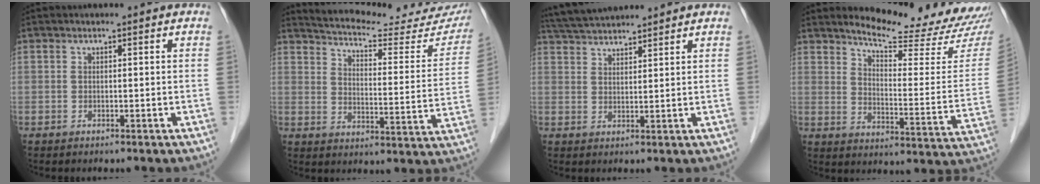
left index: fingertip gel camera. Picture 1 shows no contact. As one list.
[{"total": 23.0, "force": [21.4, 4.0, 7.3], "torque": [-0.106, -0.058, 0.261]}, {"total": 7.4, "force": [7.1, 0.3, 2.1], "torque": [-0.047, 0.037, 0.128]}, {"total": 19.9, "force": [18.9, 2.4, 5.8], "torque": [-0.075, -0.096, 0.231]}]